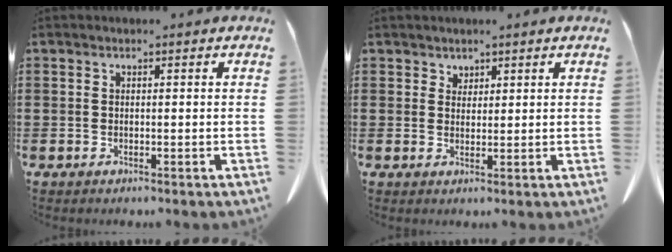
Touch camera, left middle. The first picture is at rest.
{"total": 1.7, "force": [1.6, 0.8, 0.1], "torque": [-0.005, 0.001, 0.032]}